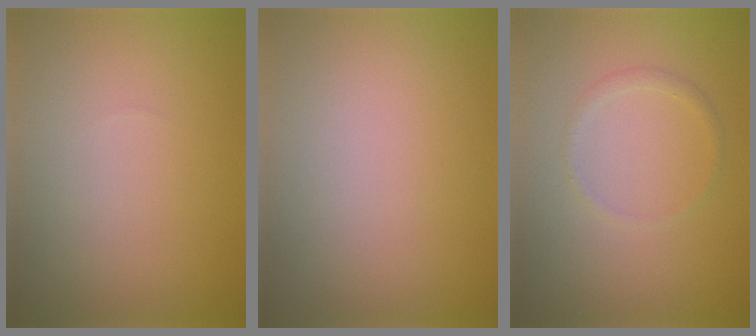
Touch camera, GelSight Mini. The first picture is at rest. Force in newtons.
{"total": 0.0}
{"total": 0.9, "press": 0.9, "slide": 0.1}